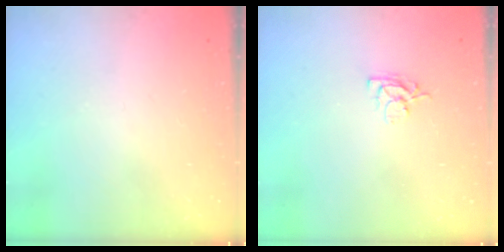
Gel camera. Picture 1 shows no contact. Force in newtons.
{"total": 3.9, "press": 3.9, "slide": 0.4}